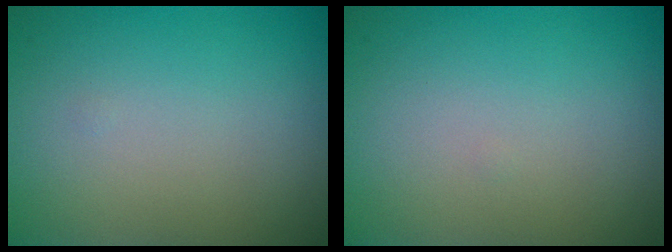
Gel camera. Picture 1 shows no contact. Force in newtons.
{"total": 0.0}